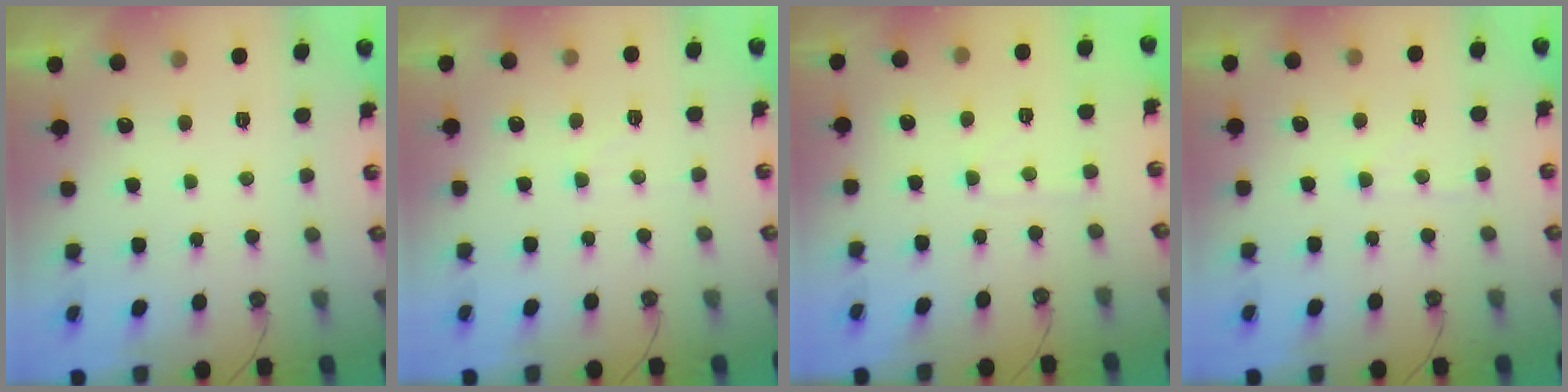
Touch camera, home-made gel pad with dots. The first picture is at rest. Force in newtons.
{"total": 3.2, "press": 3.1, "slide": 0.4}
{"total": 2.5, "press": 2.5, "slide": 0.4}
{"total": 4.0, "press": 3.9, "slide": 0.6}